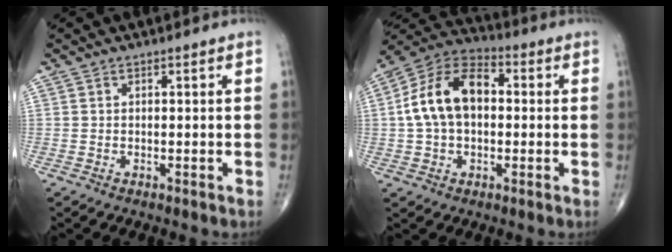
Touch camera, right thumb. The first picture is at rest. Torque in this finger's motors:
{"motor_torque": [1.09, 1.09, 0.73, -0.08, 0.46]}